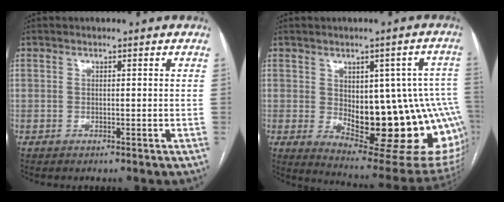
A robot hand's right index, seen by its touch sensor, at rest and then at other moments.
{"total": 21.9, "force": [-1.7, 7.2, 20.6], "torque": [-0.206, 0.006, 0.004]}